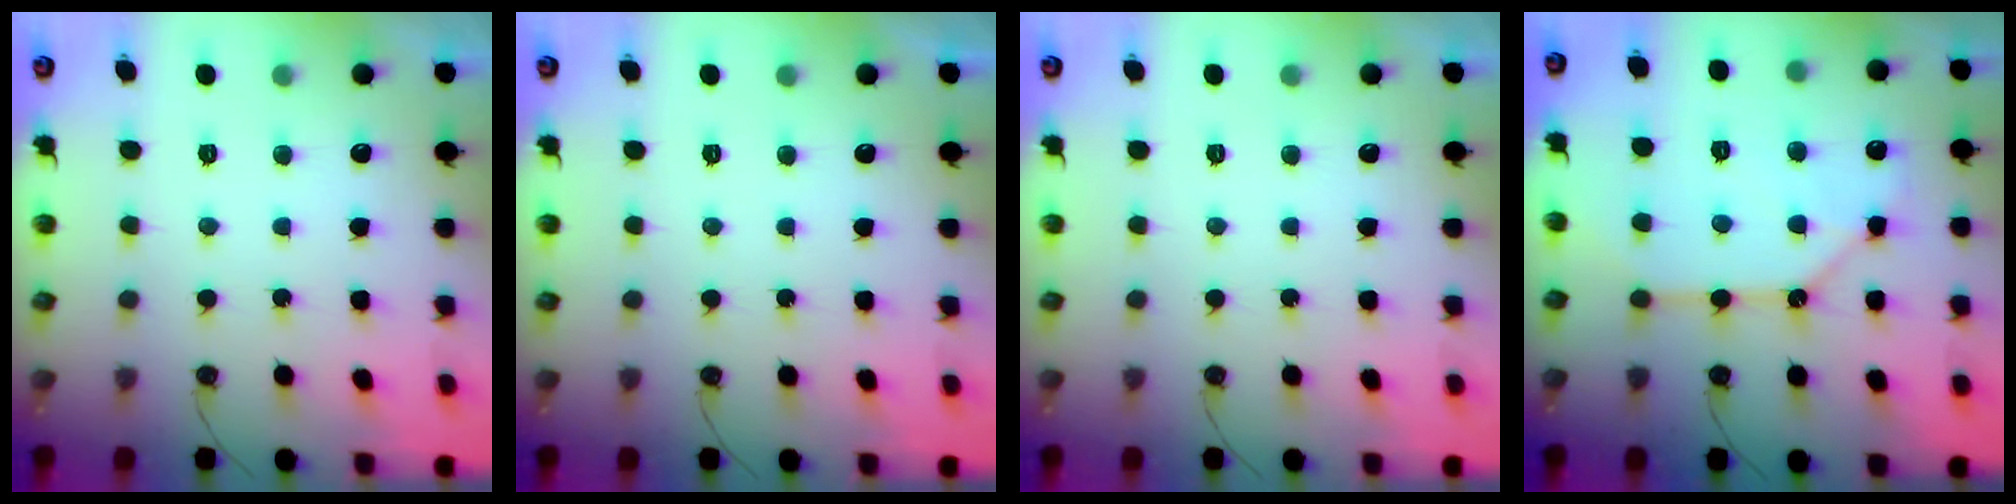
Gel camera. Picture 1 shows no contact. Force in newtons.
{"total": 0.0}
{"total": 0.0}
{"total": 11.2, "press": 11.1, "slide": 1.0}